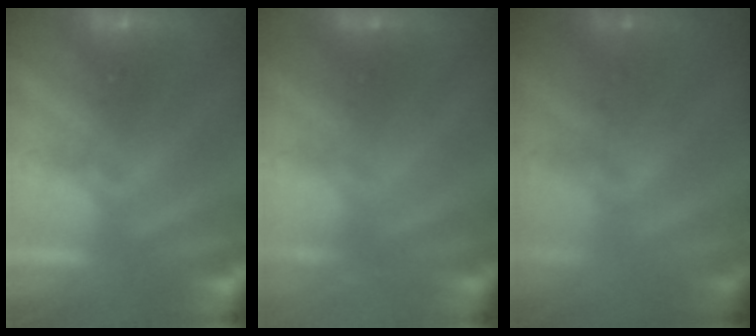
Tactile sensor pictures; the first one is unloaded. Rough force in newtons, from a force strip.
{"total": 2.3}
{"total": 2.4}